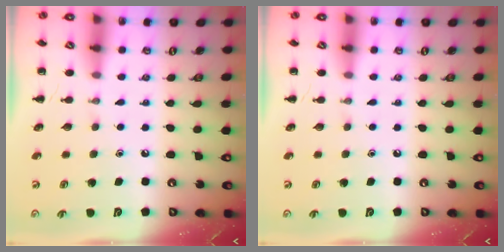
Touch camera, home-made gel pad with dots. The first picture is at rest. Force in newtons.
{"total": 0.0}